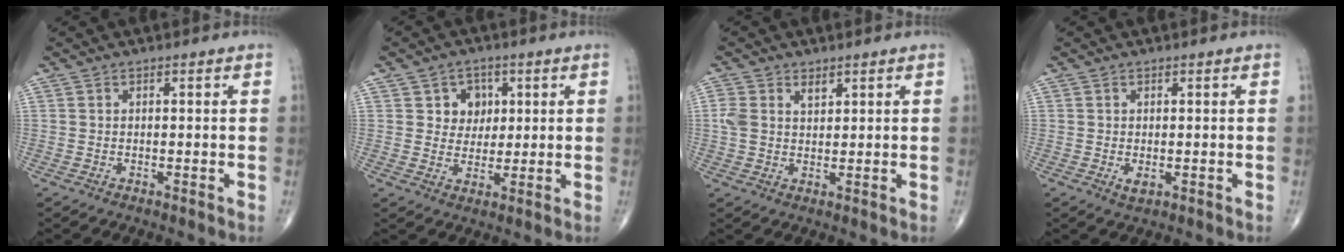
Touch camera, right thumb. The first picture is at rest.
{"total": 5.5, "force": [1.8, 4.7, 2.0], "torque": [0.003, -0.003, 0.026]}
{"total": 4.1, "force": [1.7, 2.7, 2.7], "torque": [-0.048, 0.000, 0.035]}
{"total": 1.4, "force": [-0.2, 0.7, 1.2], "torque": [-0.019, -0.004, 0.000]}